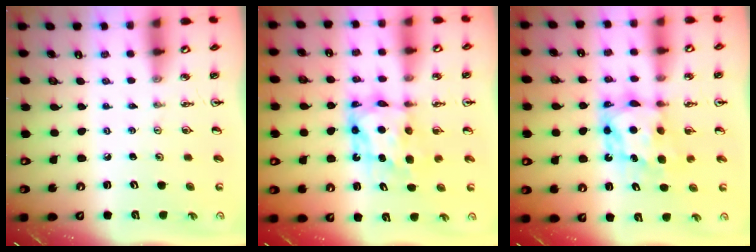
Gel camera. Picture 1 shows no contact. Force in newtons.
{"total": 7.5, "press": 7.5, "slide": 0.6}
{"total": 7.6, "press": 7.6, "slide": 0.8}